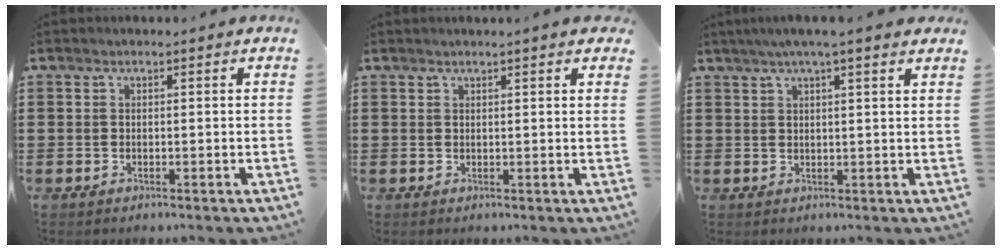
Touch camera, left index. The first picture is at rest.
{"total": 1.5, "force": [1.2, -0.1, 0.8], "torque": [-0.018, -0.001, 0.023]}
{"total": 3.3, "force": [2.5, -0.3, 2.1], "torque": [-0.048, 0.003, 0.045]}